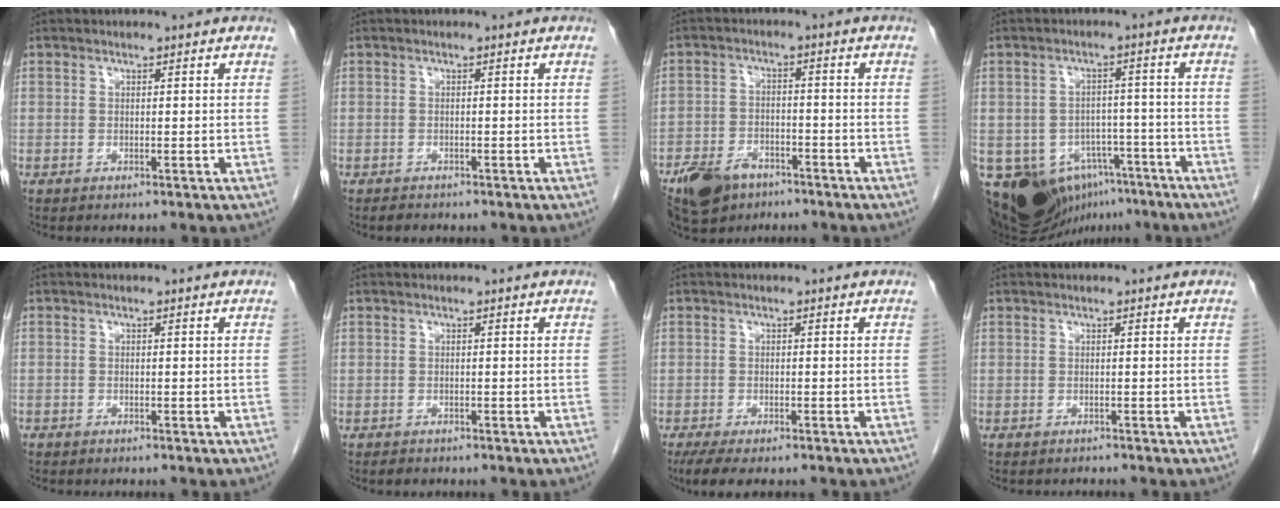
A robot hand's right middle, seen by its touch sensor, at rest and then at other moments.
{"total": 1.4, "force": [-1.2, 0.6, 0.4], "torque": [-0.012, -0.001, -0.016]}
{"total": 9.4, "force": [-6.6, 5.3, 4.1], "torque": [-0.075, -0.003, -0.110]}
{"total": 15.9, "force": [-9.5, 10.6, 7.1], "torque": [-0.133, 0.013, -0.127]}
{"total": 0.9, "force": [-0.8, 0.3, 0.4], "torque": [-0.004, 0.000, -0.009]}
{"total": 1.2, "force": [-1.1, 0.5, 0.3], "torque": [-0.011, -0.001, -0.014]}
{"total": 6.0, "force": [-4.6, 1.8, 3.4], "torque": [-0.054, -0.012, -0.070]}
{"total": 0.6, "force": [-0.6, 0.0, -0.1], "torque": [-0.003, -0.004, -0.009]}